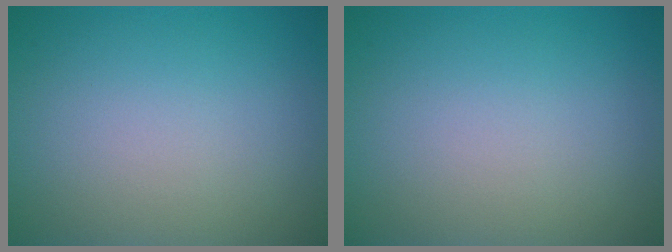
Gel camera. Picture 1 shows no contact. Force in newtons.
{"total": 0.0}